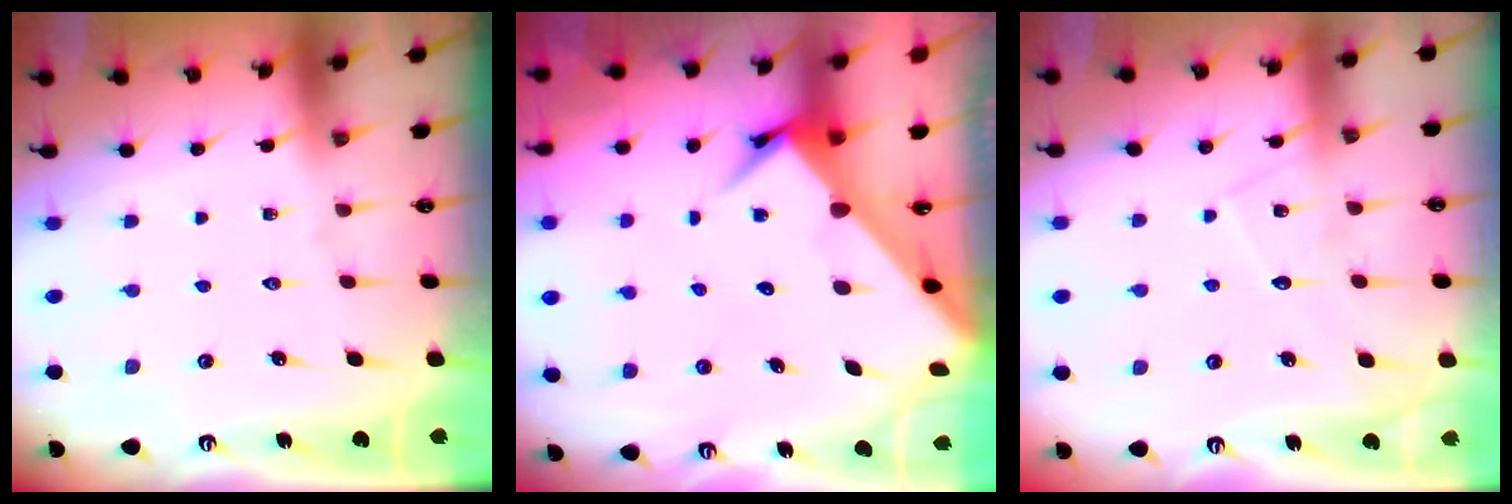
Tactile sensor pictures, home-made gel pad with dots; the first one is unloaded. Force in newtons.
{"total": 4.5, "press": 4.5, "slide": 0.3}
{"total": 6.5, "press": 6.5, "slide": 0.5}